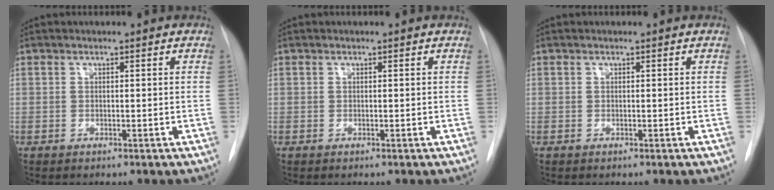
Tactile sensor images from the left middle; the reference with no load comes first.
{"total": 0.0}
{"total": 0.0}